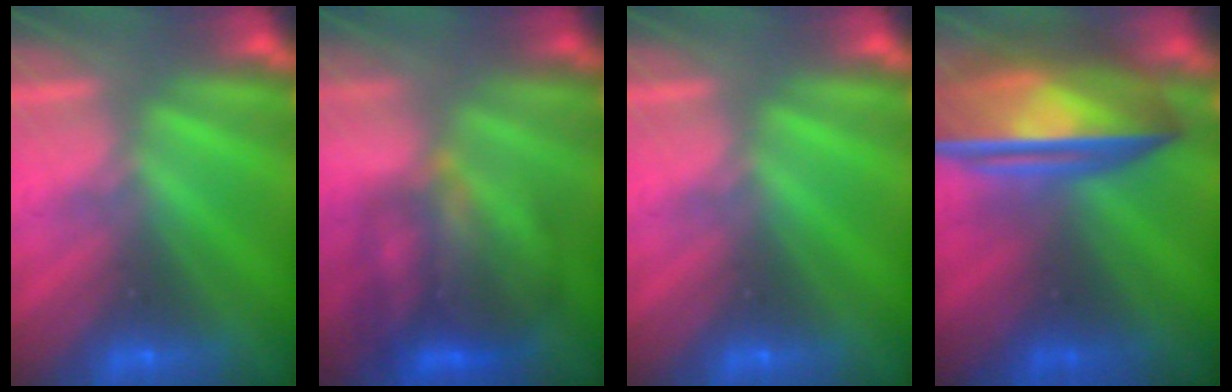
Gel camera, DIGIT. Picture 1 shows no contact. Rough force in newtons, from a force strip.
{"total": 4.4}
{"total": 0.0}
{"total": 9.2}